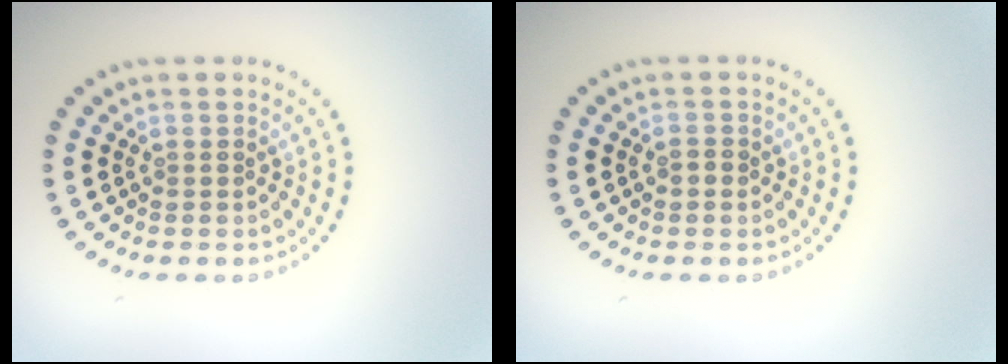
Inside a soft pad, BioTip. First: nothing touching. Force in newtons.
{"total": 0.8, "press": 0.8, "slide": 0.2}